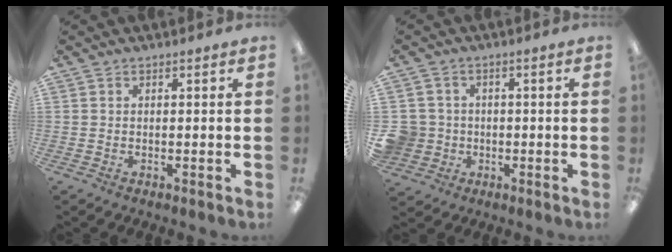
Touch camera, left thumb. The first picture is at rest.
{"total": 6.1, "force": [-0.5, 6.0, 1.1], "torque": [-0.037, 0.014, -0.006]}